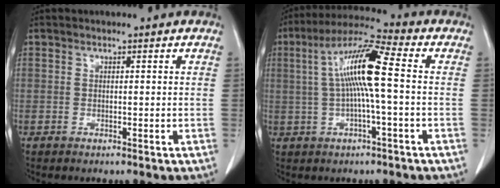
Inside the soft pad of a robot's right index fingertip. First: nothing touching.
{"total": 10.7, "force": [0.7, 0.3, 10.7], "torque": [-0.205, 0.023, 0.009]}